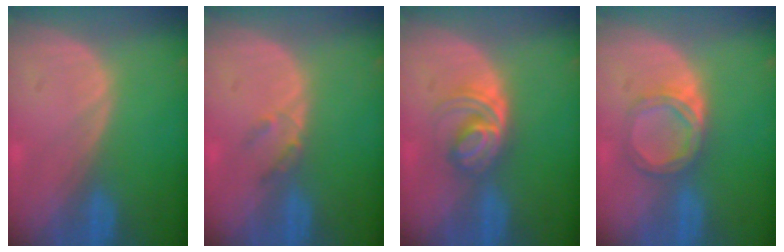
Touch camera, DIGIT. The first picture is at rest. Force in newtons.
{"total": 2.0, "press": 1.8, "slide": 0.9}
{"total": 6.0, "press": 5.2, "slide": 3.1}
{"total": 4.7, "press": 4.6, "slide": 0.4}